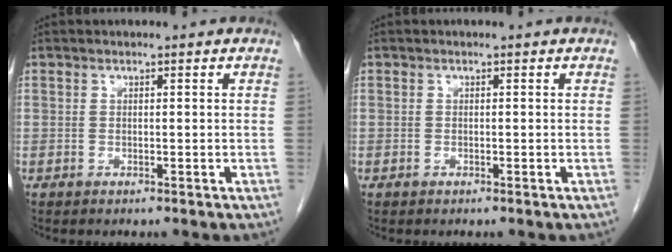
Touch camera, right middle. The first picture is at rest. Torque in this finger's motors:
{"motor_torque": [0.01, 0.00, 0.02, -0.01]}